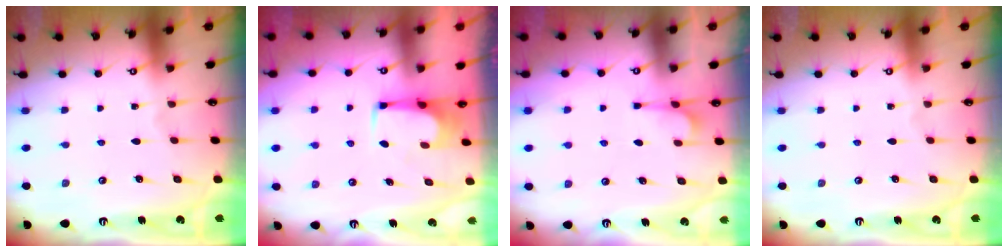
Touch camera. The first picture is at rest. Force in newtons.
{"total": 3.7, "press": 3.7, "slide": 0.2}
{"total": 2.6, "press": 2.4, "slide": 1.0}
{"total": 0.0}